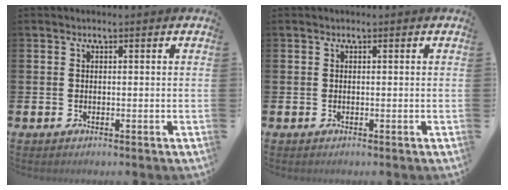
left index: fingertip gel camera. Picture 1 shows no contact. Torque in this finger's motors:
{"motor_torque": [0.00, 0.00, 0.00, 0.00]}